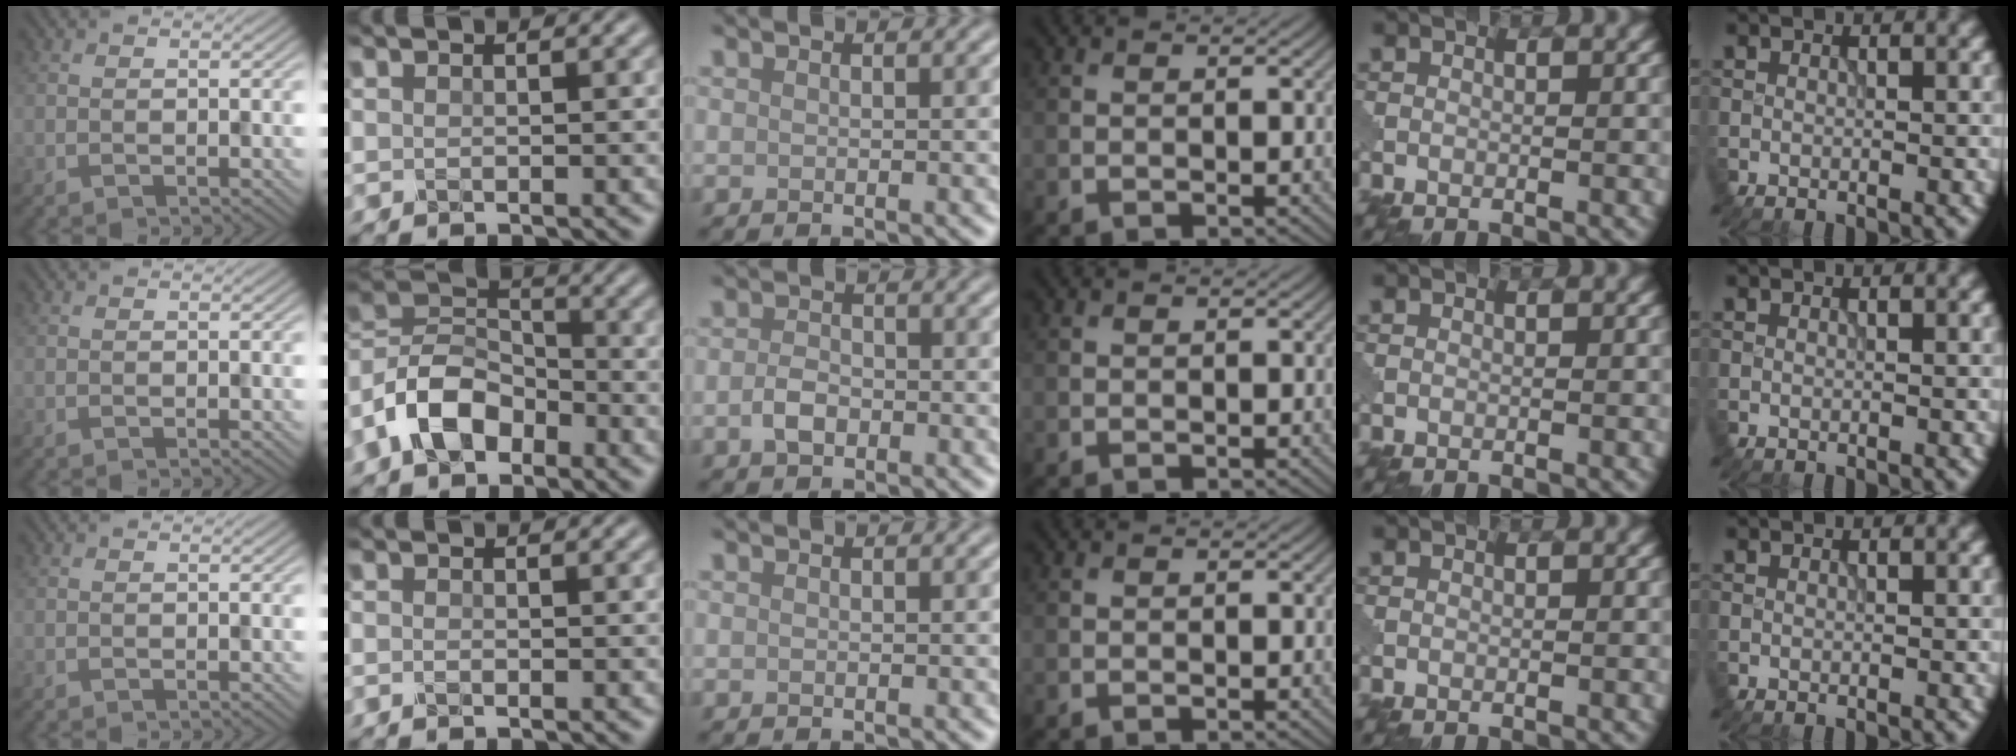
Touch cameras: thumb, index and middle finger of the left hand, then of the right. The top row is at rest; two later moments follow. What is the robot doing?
{"motion": "close", "object": "eyeshadow palette"}